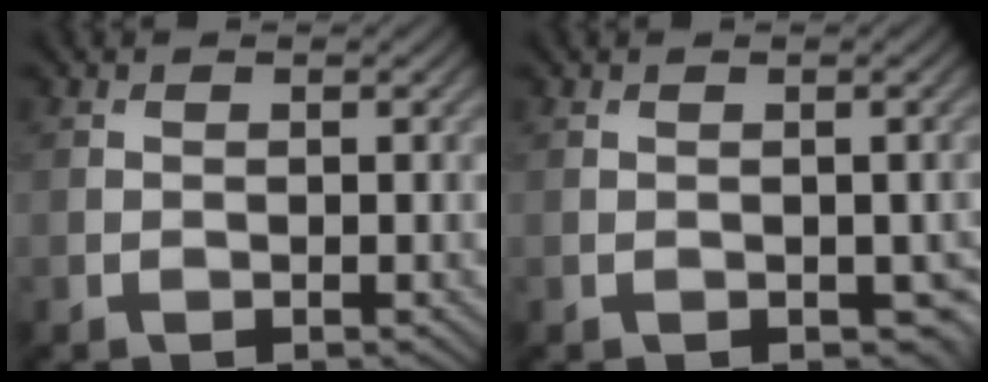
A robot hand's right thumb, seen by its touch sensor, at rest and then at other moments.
{"total": 2.2, "force": [-0.5, 1.4, 1.6], "torque": [-0.024, -0.012, 0.002]}